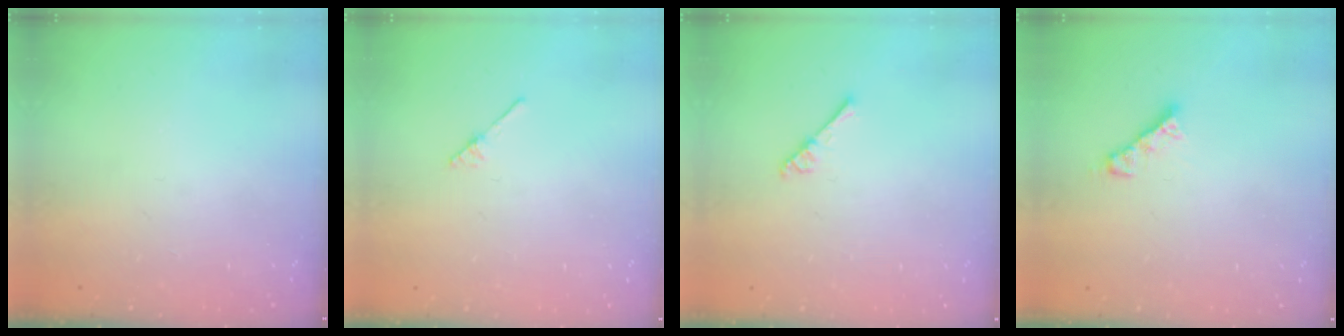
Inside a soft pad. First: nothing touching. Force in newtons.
{"total": 2.0, "press": 2.0, "slide": 0.2}
{"total": 2.6, "press": 2.6, "slide": 0.3}
{"total": 4.8, "press": 4.8, "slide": 0.3}